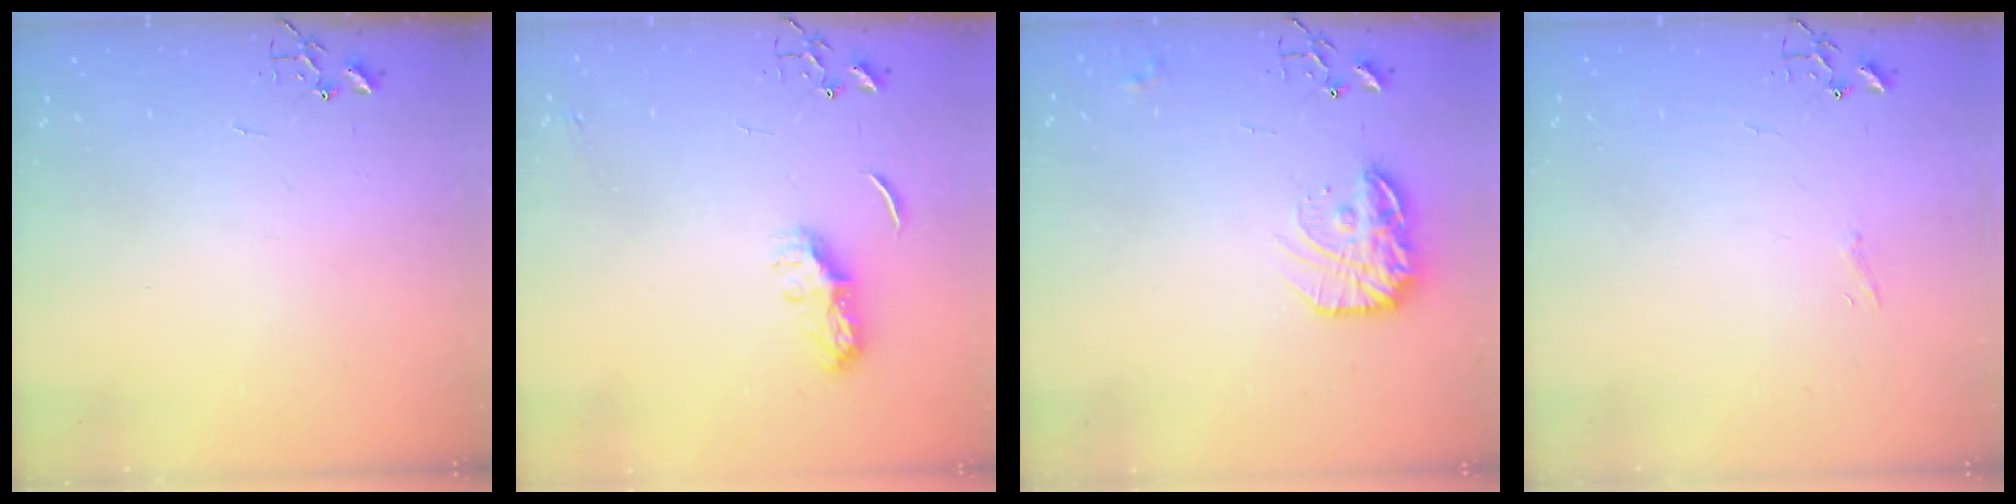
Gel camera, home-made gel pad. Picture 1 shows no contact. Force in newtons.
{"total": 8.1, "press": 8.1, "slide": 0.6}
{"total": 15.4, "press": 15.3, "slide": 0.8}
{"total": 4.2, "press": 4.2, "slide": 0.3}